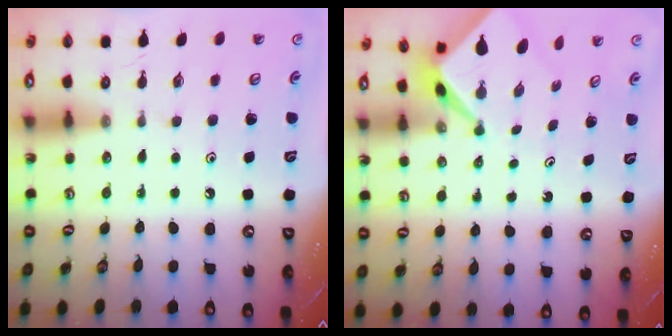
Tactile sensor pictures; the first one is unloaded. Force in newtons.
{"total": 2.5, "press": 2.5, "slide": 0.2}